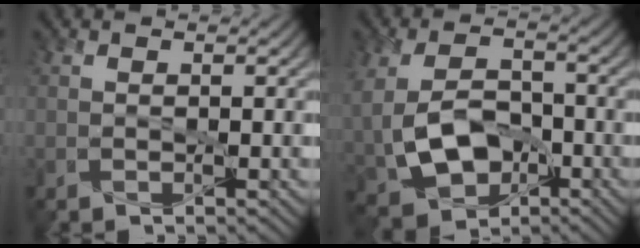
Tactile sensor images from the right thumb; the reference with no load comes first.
{"total": 9.2, "force": [-2.6, 6.0, 6.4], "torque": [-0.146, -0.007, -0.057]}